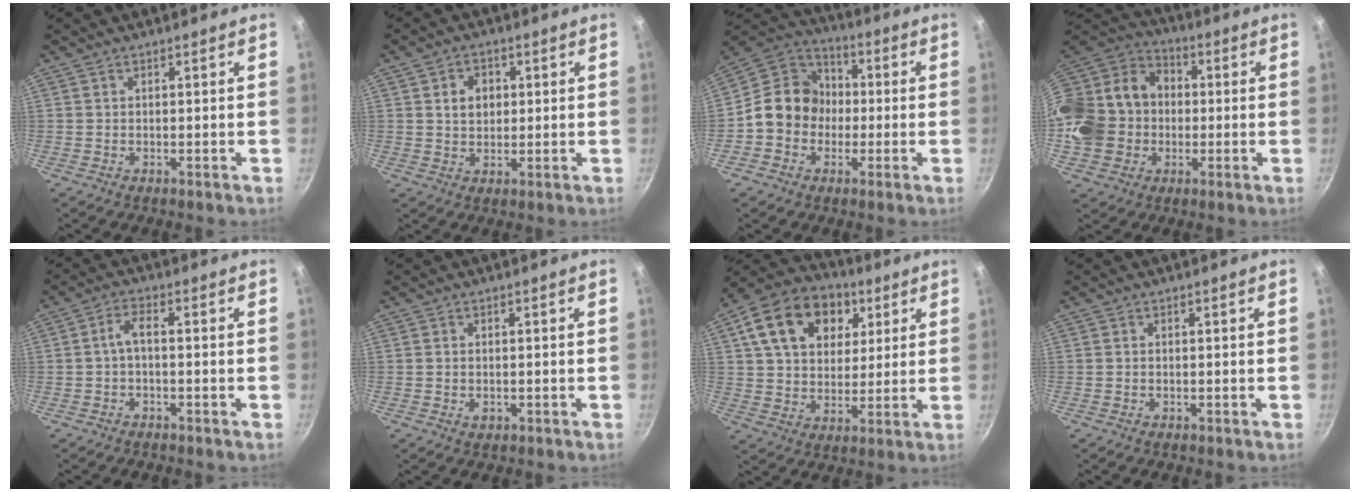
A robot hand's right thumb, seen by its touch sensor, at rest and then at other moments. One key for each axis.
{"total": 5.1, "fx": 1.1, "fy": 4.1, "fz": 2.8, "tx": -0.024, "ty": 0.002, "tz": 0.020}
{"total": 12.6, "fx": -1.4, "fy": 11.2, "fz": 5.7, "tx": -0.051, "ty": 0.038, "tz": -0.048}
{"total": 22.9, "fx": -1.6, "fy": 19.5, "fz": 11.9, "tx": -0.237, "ty": 0.055, "tz": -0.025}
{"total": 3.2, "fx": -0.8, "fy": 1.3, "fz": 2.8, "tx": -0.064, "ty": 0.020, "tz": -0.020}
{"total": 1.5, "fx": -0.4, "fy": 1.1, "fz": 1.0, "tx": -0.016, "ty": -0.001, "tz": -0.006}
{"total": 19.4, "fx": 7.4, "fy": 13.9, "fz": 11.4, "tx": -0.176, "ty": 0.005, "tz": 0.117}
{"total": 0.0}